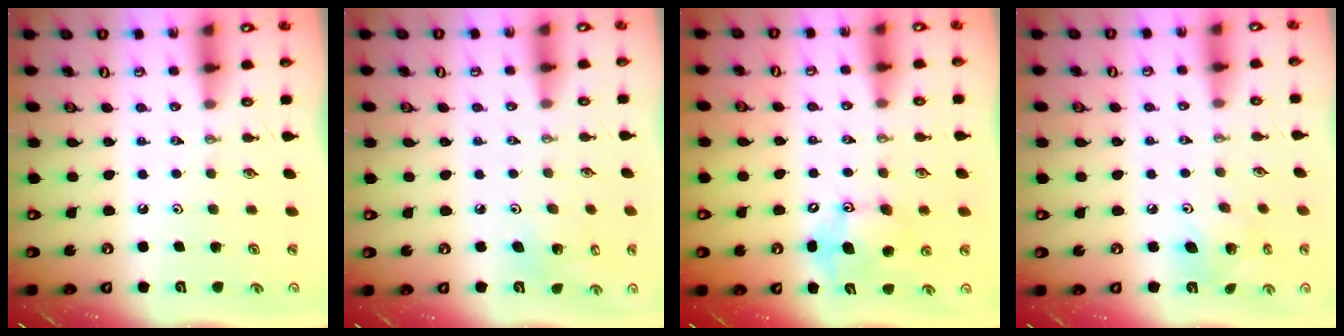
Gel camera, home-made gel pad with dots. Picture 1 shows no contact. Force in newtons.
{"total": 4.1, "press": 3.9, "slide": 1.2}
{"total": 12.0, "press": 11.7, "slide": 2.5}
{"total": 7.8, "press": 7.8, "slide": 0.3}